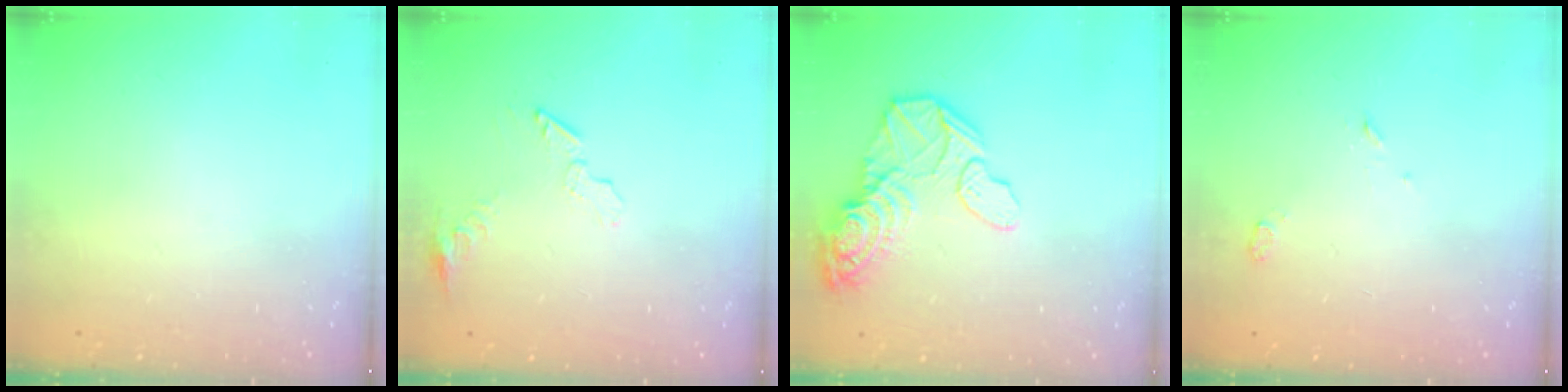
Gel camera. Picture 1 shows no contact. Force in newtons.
{"total": 6.6, "press": 6.6, "slide": 0.3}
{"total": 23.3, "press": 20.1, "slide": 11.9}
{"total": 2.8, "press": 2.7, "slide": 0.7}